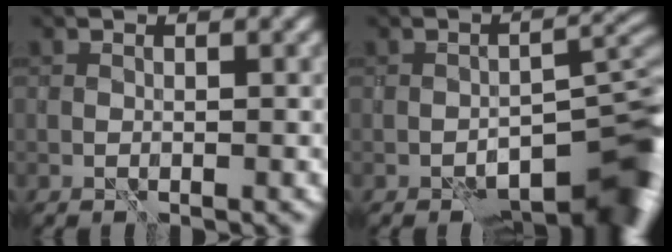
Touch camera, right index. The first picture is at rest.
{"total": 9.2, "force": [-6.1, 3.4, 5.9], "torque": [-0.052, 0.001, -0.087]}